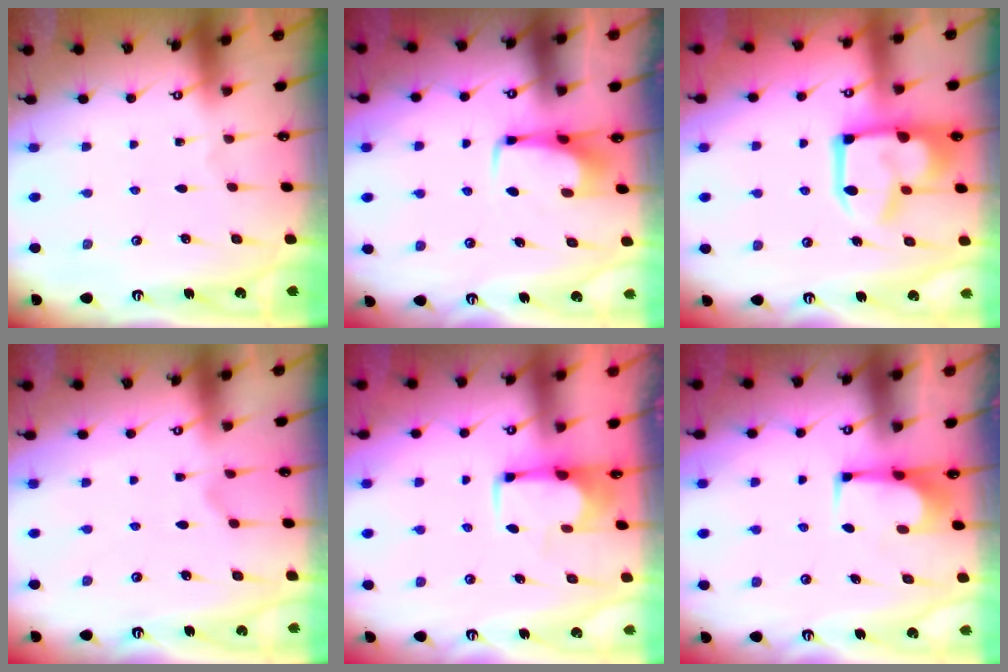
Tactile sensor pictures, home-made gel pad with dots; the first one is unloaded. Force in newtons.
{"total": 3.0, "press": 2.9, "slide": 0.4}
{"total": 16.6, "press": 16.6, "slide": 1.3}
{"total": 0.7, "press": 0.4, "slide": 0.6}
{"total": 1.7, "press": 1.6, "slide": 0.6}
{"total": 1.1, "press": 0.9, "slide": 0.7}